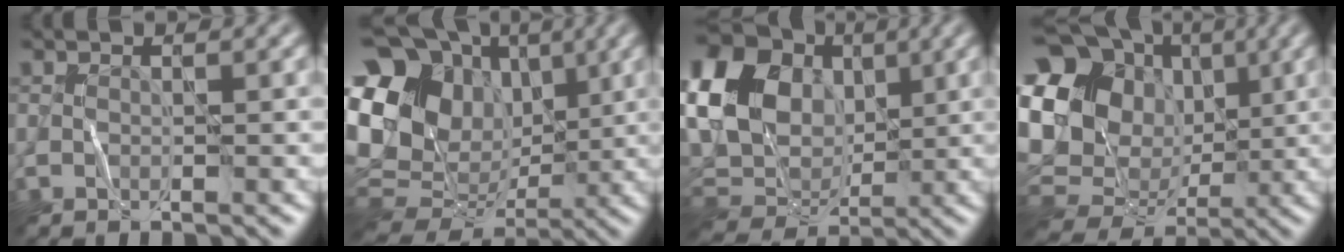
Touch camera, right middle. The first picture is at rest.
{"total": 17.4, "force": [3.1, 14.1, 9.7], "torque": [-0.199, 0.034, 0.061]}
{"total": 18.6, "force": [4.2, 15.4, 9.4], "torque": [-0.217, 0.042, 0.045]}
{"total": 17.3, "force": [3.3, 14.9, 8.1], "torque": [-0.180, 0.027, 0.047]}